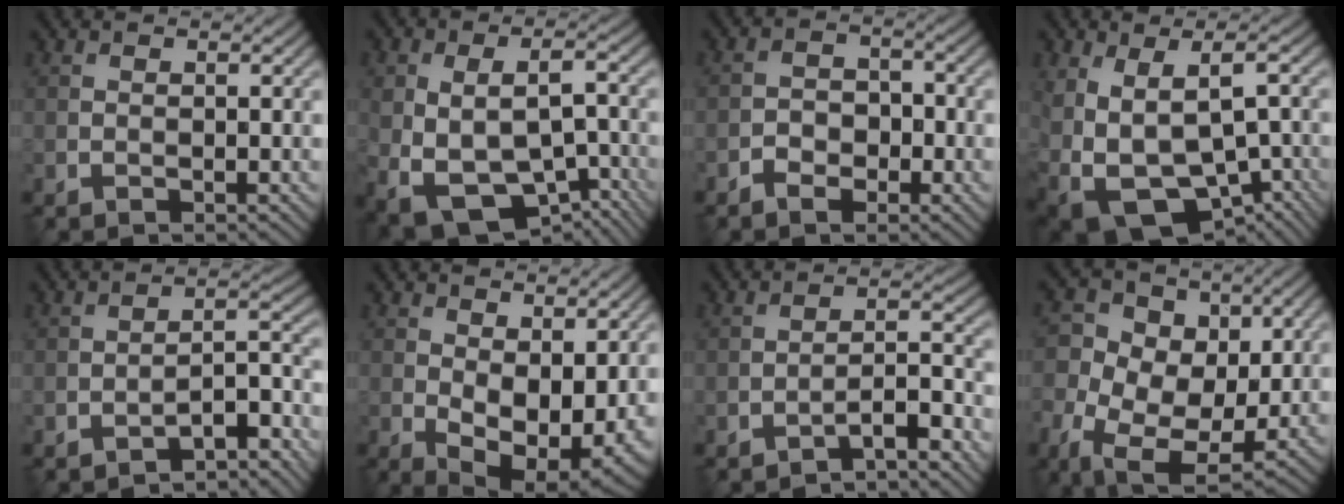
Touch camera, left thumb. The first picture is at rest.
{"total": 11.5, "force": [-3.1, 7.1, 8.5], "torque": [-0.168, -0.026, -0.020]}
{"total": 3.6, "force": [-2.1, 2.2, 1.9], "torque": [-0.029, 0.003, -0.042]}
{"total": 14.4, "force": [-3.0, 9.2, 10.6], "torque": [-0.222, -0.058, 0.005]}
{"total": 5.6, "force": [-4.5, 1.1, 3.1], "torque": [-0.040, 0.016, -0.076]}
{"total": 9.4, "force": [-0.6, 5.6, 7.5], "torque": [-0.129, -0.032, 0.004]}
{"total": 4.4, "force": [-3.3, 0.7, 2.8], "torque": [-0.045, 0.017, -0.061]}
{"total": 11.2, "force": [-1.4, 8.3, 7.3], "torque": [-0.155, -0.017, -0.027]}